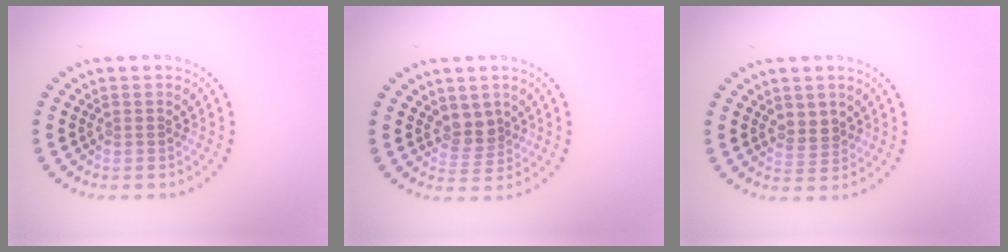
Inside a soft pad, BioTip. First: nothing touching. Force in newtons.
{"total": 2.1, "press": 1.6, "slide": 1.4}
{"total": 1.9, "press": 1.6, "slide": 1.0}